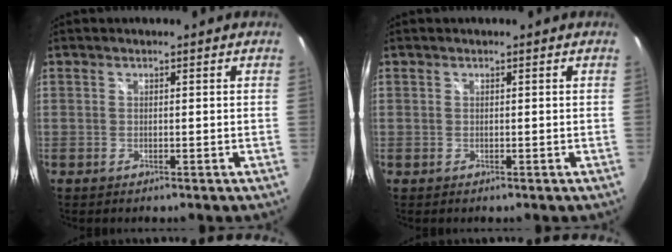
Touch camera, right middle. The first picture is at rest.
{"total": 0.0}